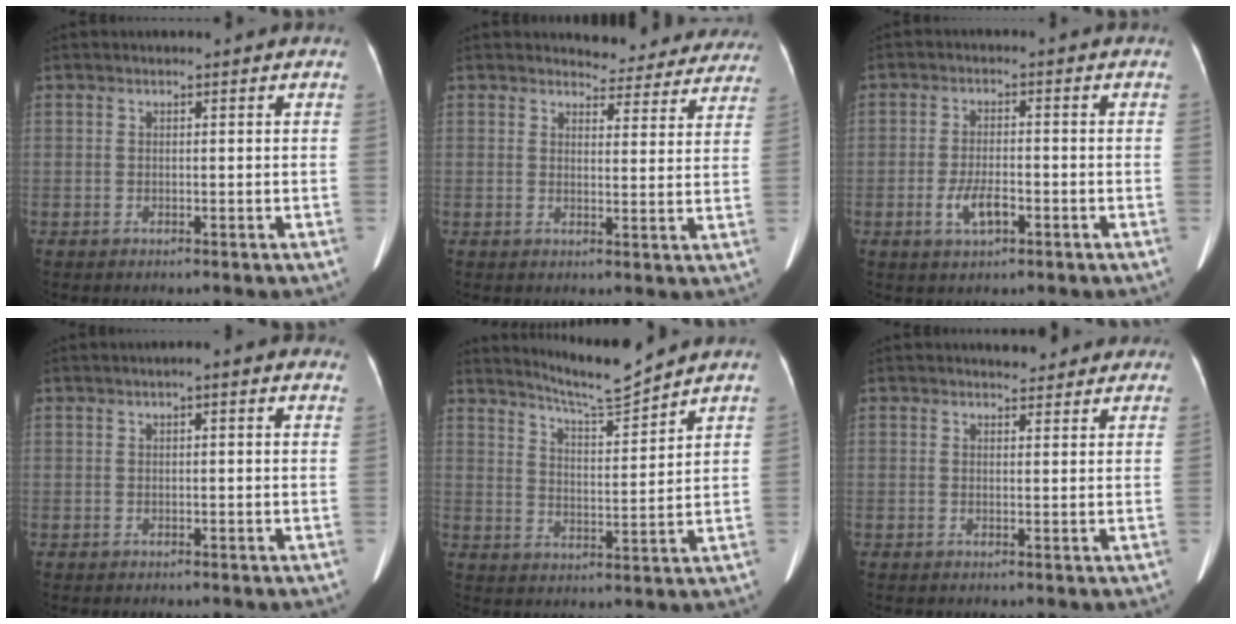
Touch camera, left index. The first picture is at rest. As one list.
[{"total": 11.9, "force": [11.3, 3.5, 0.9], "torque": [0.024, -0.023, 0.106]}, {"total": 4.4, "force": [-2.0, 1.6, 3.5], "torque": [-0.074, -0.003, -0.031]}, {"total": 2.3, "force": [1.1, 0.6, 2.0], "torque": [-0.024, 0.021, 0.013]}, {"total": 7.4, "force": [7.1, -1.3, 1.6], "torque": [-0.042, -0.019, 0.129]}, {"total": 3.5, "force": [3.0, 1.7, 0.7], "torque": [0.000, 0.009, 0.032]}]